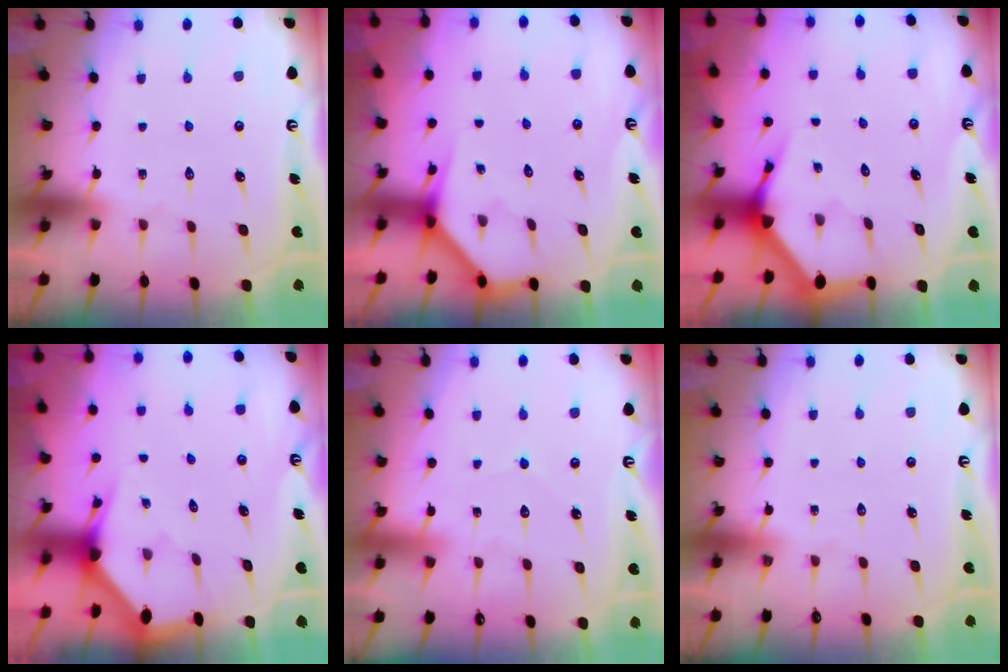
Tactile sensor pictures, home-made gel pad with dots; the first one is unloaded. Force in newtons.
{"total": 3.8, "press": 3.8, "slide": 0.2}
{"total": 3.8, "press": 3.8, "slide": 0.5}
{"total": 2.8, "press": 2.8, "slide": 0.1}
{"total": 2.8, "press": 2.7, "slide": 0.4}
{"total": 0.0}